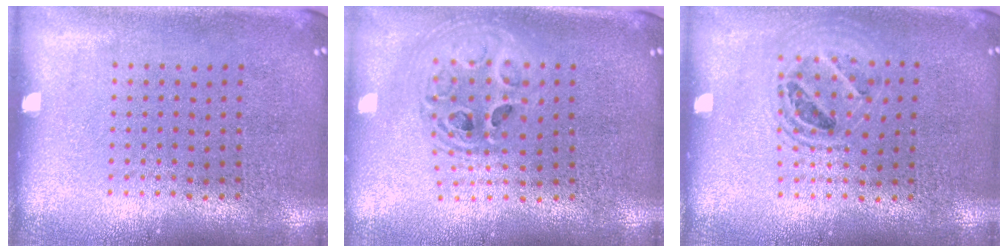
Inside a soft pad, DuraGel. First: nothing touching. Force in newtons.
{"total": 2.0, "press": 1.6, "slide": 1.2}
{"total": 1.4, "press": 1.2, "slide": 0.6}